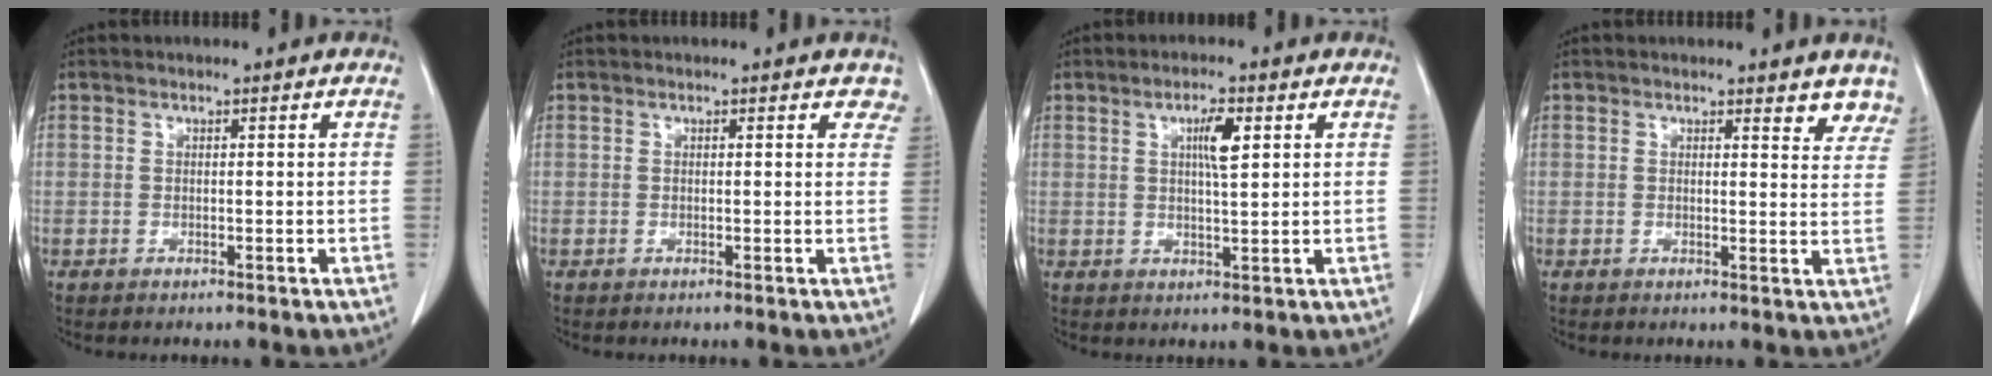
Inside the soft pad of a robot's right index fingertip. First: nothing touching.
{"total": 2.3, "force": [1.9, 1.1, 0.5], "torque": [0.012, -0.003, -0.001]}
{"total": 4.2, "force": [1.5, 0.6, 3.9], "torque": [-0.068, -0.001, 0.024]}
{"total": 5.2, "force": [4.7, 1.6, 1.7], "torque": [0.001, -0.017, 0.036]}